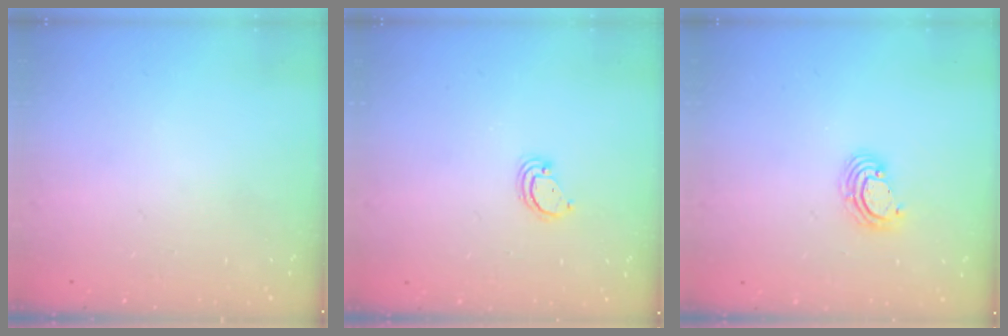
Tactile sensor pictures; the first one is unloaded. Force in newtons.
{"total": 2.8, "press": 2.8, "slide": 0.2}
{"total": 3.6, "press": 3.6, "slide": 0.2}